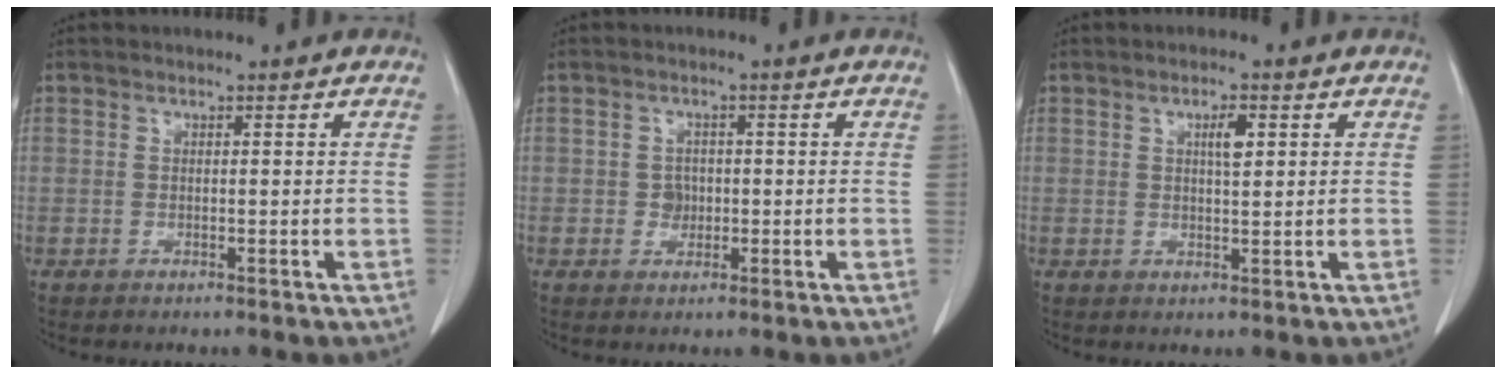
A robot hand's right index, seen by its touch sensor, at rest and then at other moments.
{"total": 2.1, "force": [-0.2, 1.8, 0.9], "torque": [-0.011, 0.004, -0.001]}
{"total": 2.7, "force": [1.0, 0.6, 2.4], "torque": [-0.042, 0.000, 0.015]}